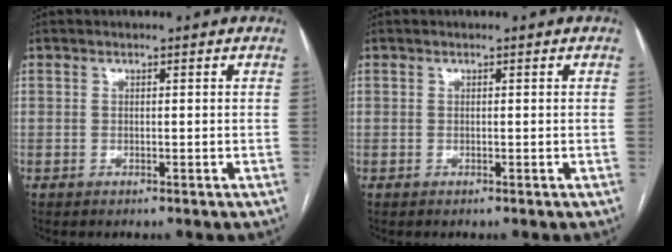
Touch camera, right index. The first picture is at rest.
{"total": 0.0}